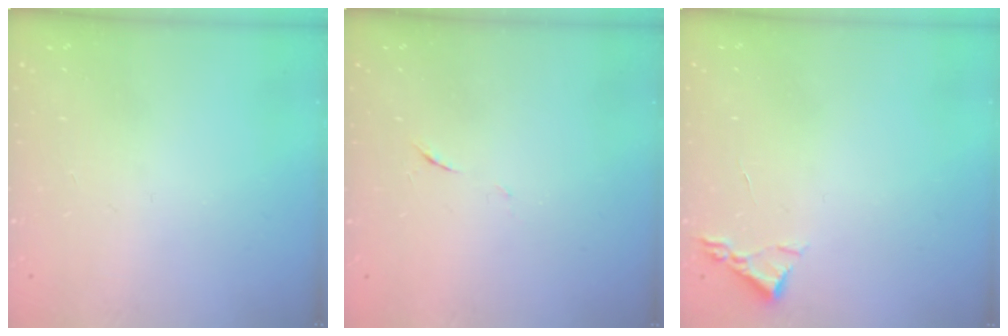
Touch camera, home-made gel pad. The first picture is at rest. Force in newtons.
{"total": 4.3, "press": 4.1, "slide": 1.2}
{"total": 2.2, "press": 2.2, "slide": 0.3}